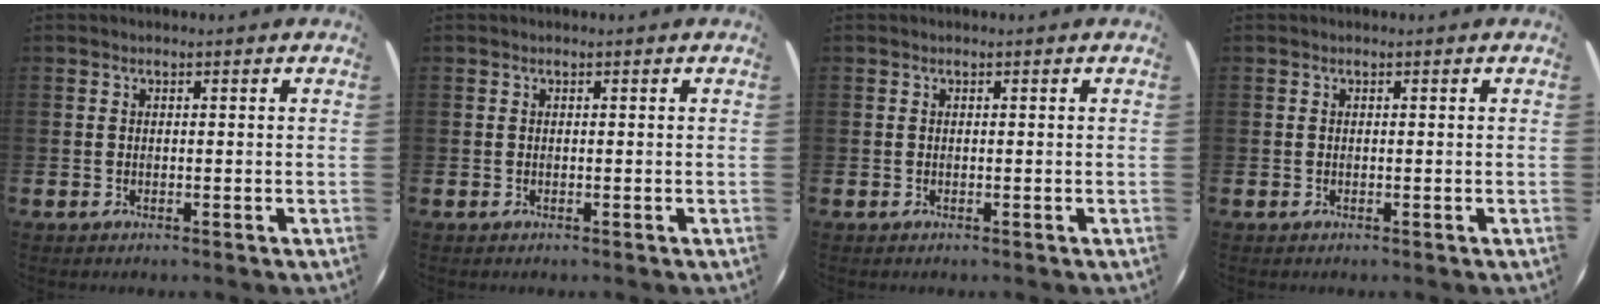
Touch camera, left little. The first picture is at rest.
{"total": 0.0}
{"total": 0.0}
{"total": 0.0}